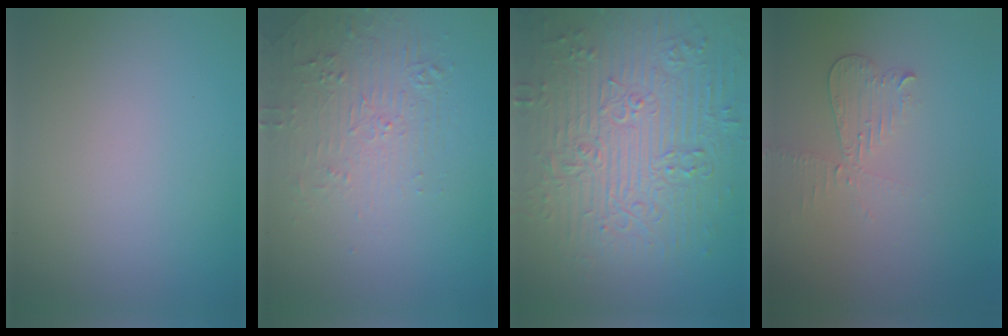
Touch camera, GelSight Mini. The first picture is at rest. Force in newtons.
{"total": 2.2, "press": 1.3, "slide": 1.8}
{"total": 9.1, "press": 6.6, "slide": 6.3}
{"total": 2.2, "press": 2.2, "slide": 0.2}